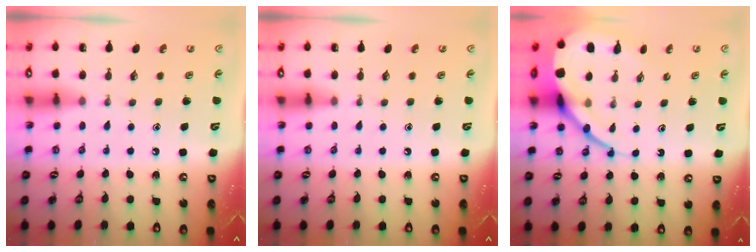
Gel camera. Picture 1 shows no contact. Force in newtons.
{"total": 0.0}
{"total": 13.1, "press": 13.1, "slide": 1.2}